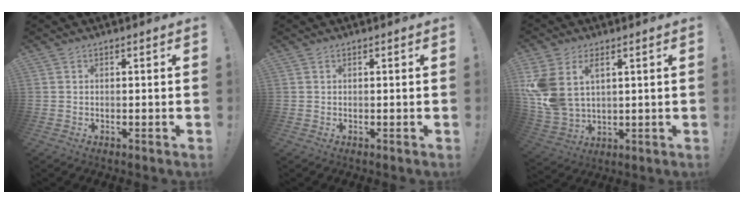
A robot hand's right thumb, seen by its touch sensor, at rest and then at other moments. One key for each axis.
{"total": 0.0}
{"total": 10.9, "fx": 4.9, "fy": 7.3, "fz": 6.6, "tx": -0.135, "ty": -0.023, "tz": 0.098}